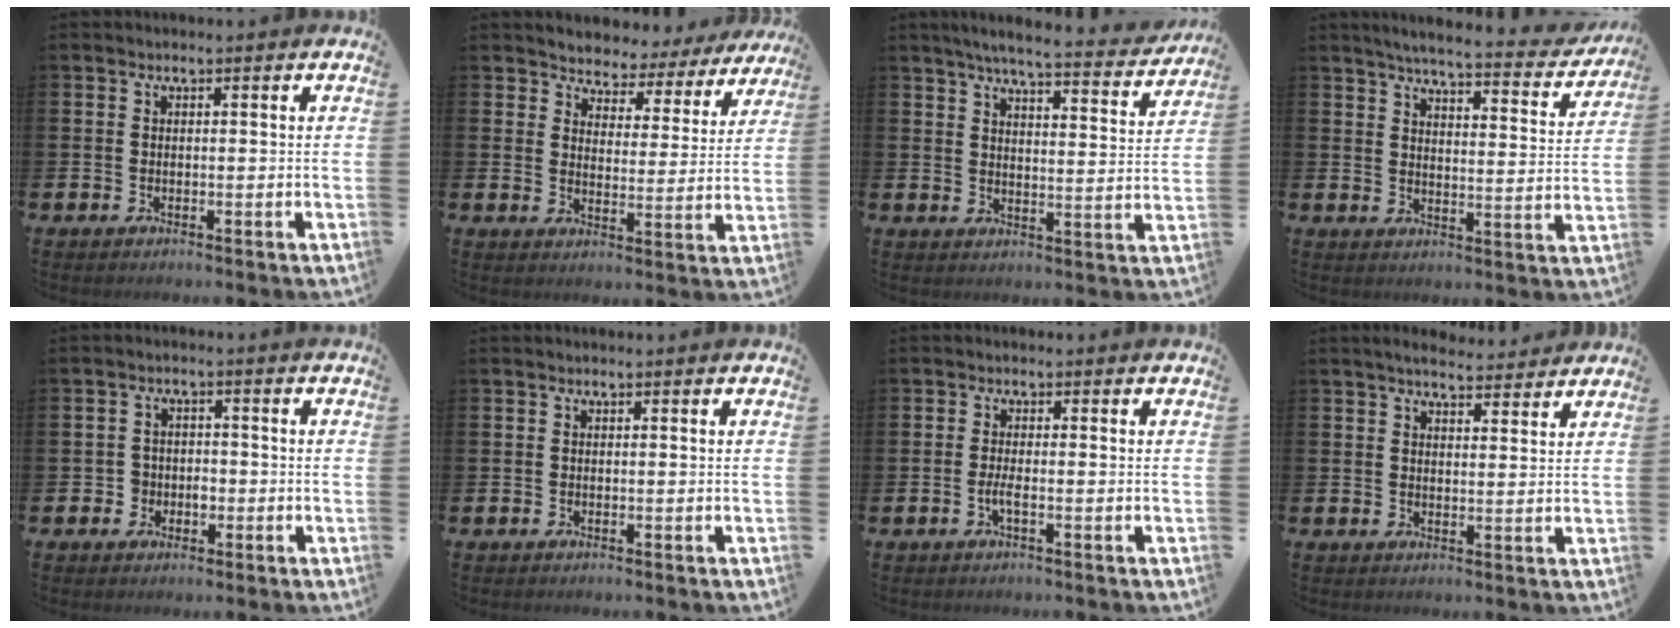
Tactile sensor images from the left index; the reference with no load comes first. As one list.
[{"total": 3.6, "force": [3.3, 1.5, -0.4], "torque": [-0.018, -0.035, 0.051]}, {"total": 5.9, "force": [5.4, 0.4, 2.3], "torque": [-0.048, -0.037, 0.088]}, {"total": 5.2, "force": [4.8, 0.3, 1.9], "torque": [-0.040, -0.040, 0.075]}, {"total": 2.4, "force": [-0.9, 2.2, 0.3], "torque": [-0.010, 0.002, -0.025]}, {"total": 0.0}, {"total": 1.4, "force": [-0.5, 0.2, 1.3], "torque": [-0.027, 0.001, -0.009]}, {"total": 4.4, "force": [4.2, 0.8, 1.1], "torque": [-0.017, -0.020, 0.073]}]